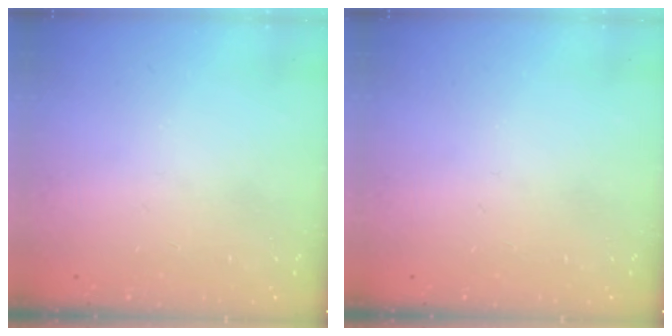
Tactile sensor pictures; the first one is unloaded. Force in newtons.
{"total": 0.0}